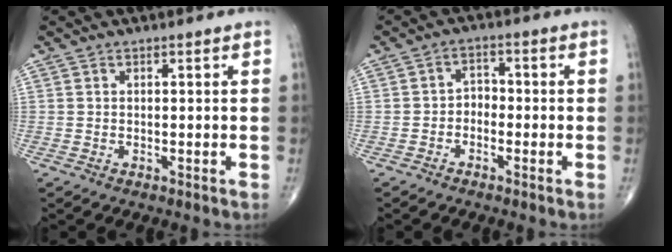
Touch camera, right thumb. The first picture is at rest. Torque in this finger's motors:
{"motor_torque": [-0.20, 0.02, -0.11, -0.12, 0.04]}